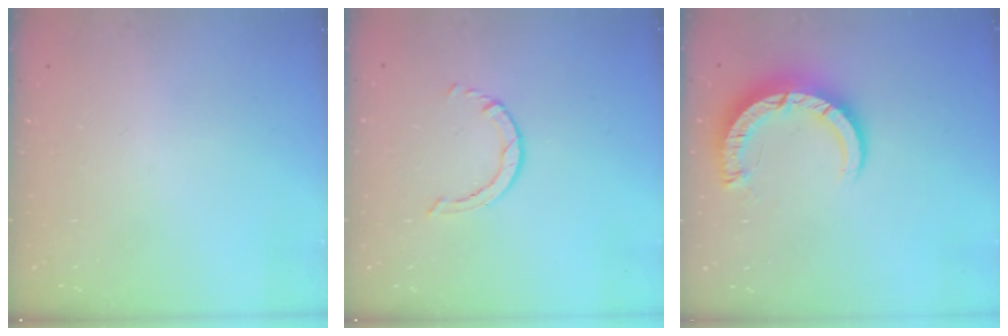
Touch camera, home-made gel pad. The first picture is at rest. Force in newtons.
{"total": 0.8, "press": 0.7, "slide": 0.2}
{"total": 8.9, "press": 8.9, "slide": 0.9}